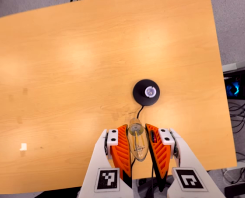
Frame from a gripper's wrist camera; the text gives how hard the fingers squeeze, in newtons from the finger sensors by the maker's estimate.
{"total": 21.4, "left": 23.6, "right": 19.3}